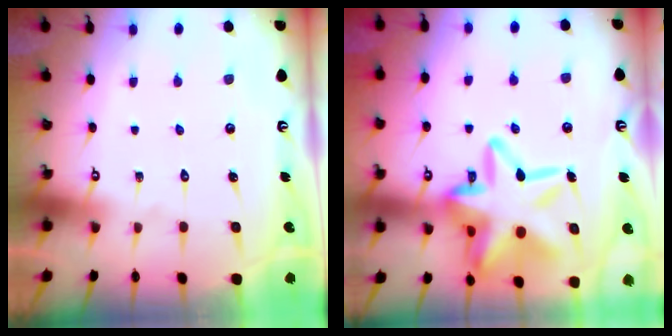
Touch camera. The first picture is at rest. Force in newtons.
{"total": 23.3, "press": 23.2, "slide": 1.7}